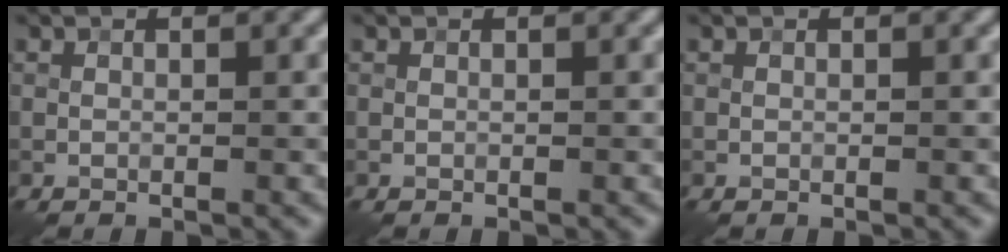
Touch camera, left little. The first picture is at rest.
{"total": 0.0}
{"total": 0.0}